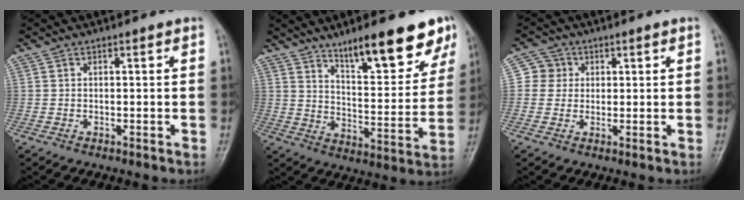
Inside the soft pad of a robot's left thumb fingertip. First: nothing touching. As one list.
[{"total": 16.4, "force": [11.1, 4.7, 11.1], "torque": [-0.118, -0.064, 0.173]}, {"total": 3.9, "force": [0.8, 3.8, 0.3], "torque": [0.025, 0.004, 0.005]}]